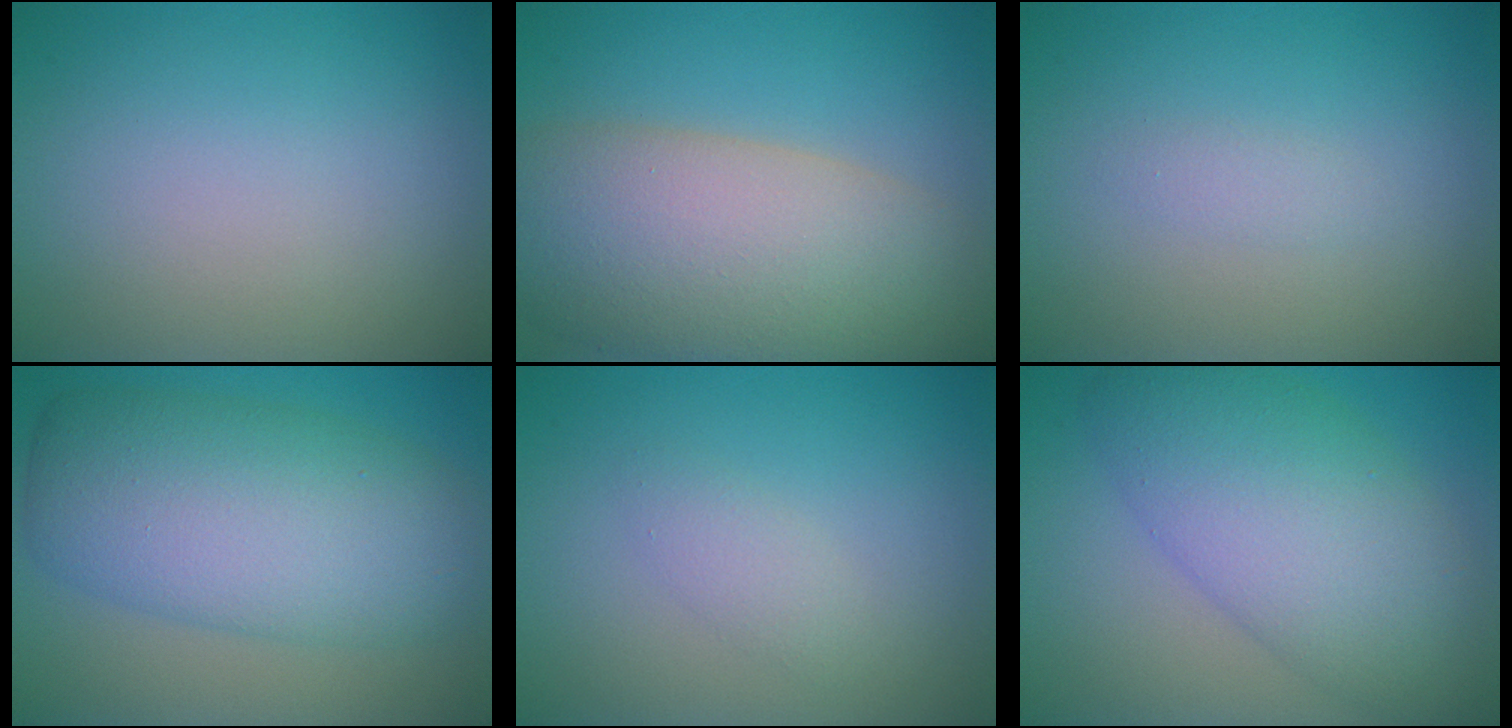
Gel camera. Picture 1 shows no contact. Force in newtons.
{"total": 11.8, "press": 11.7, "slide": 1.0}
{"total": 0.9, "press": 0.9, "slide": 0.0}
{"total": 9.6, "press": 9.6, "slide": 0.2}
{"total": 1.4, "press": 1.4, "slide": 0.1}
{"total": 9.1, "press": 9.1, "slide": 0.2}